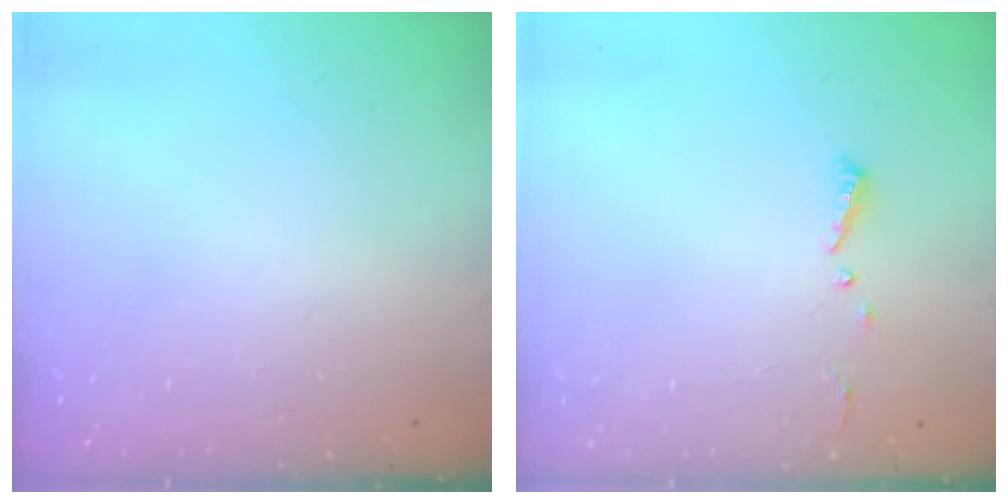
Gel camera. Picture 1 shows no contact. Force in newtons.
{"total": 4.4, "press": 4.4, "slide": 0.4}